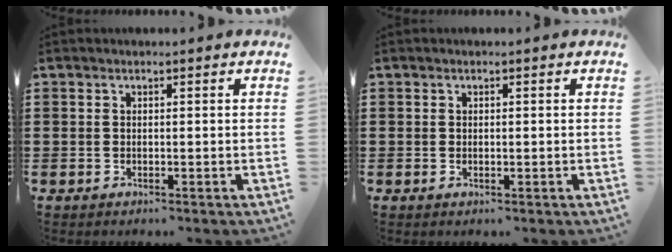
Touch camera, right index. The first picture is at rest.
{"total": 0.0}